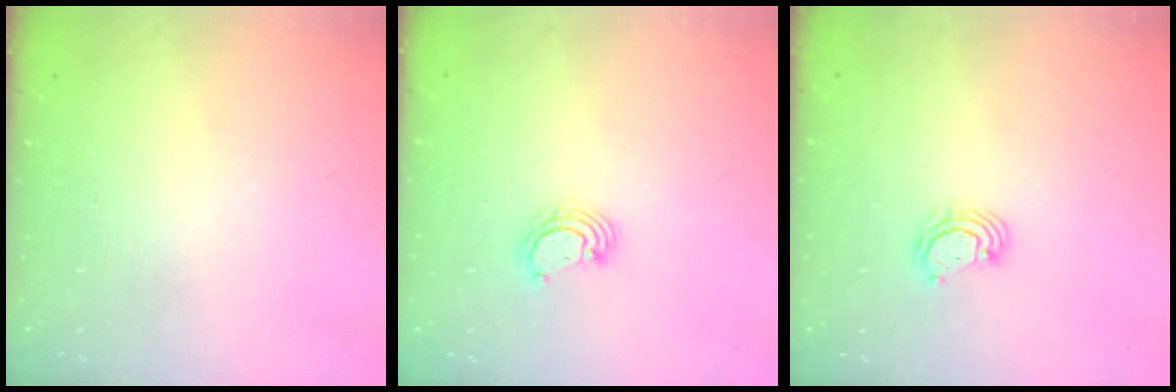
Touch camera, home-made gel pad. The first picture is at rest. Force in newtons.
{"total": 3.2, "press": 3.2, "slide": 0.1}
{"total": 2.9, "press": 2.9, "slide": 0.3}